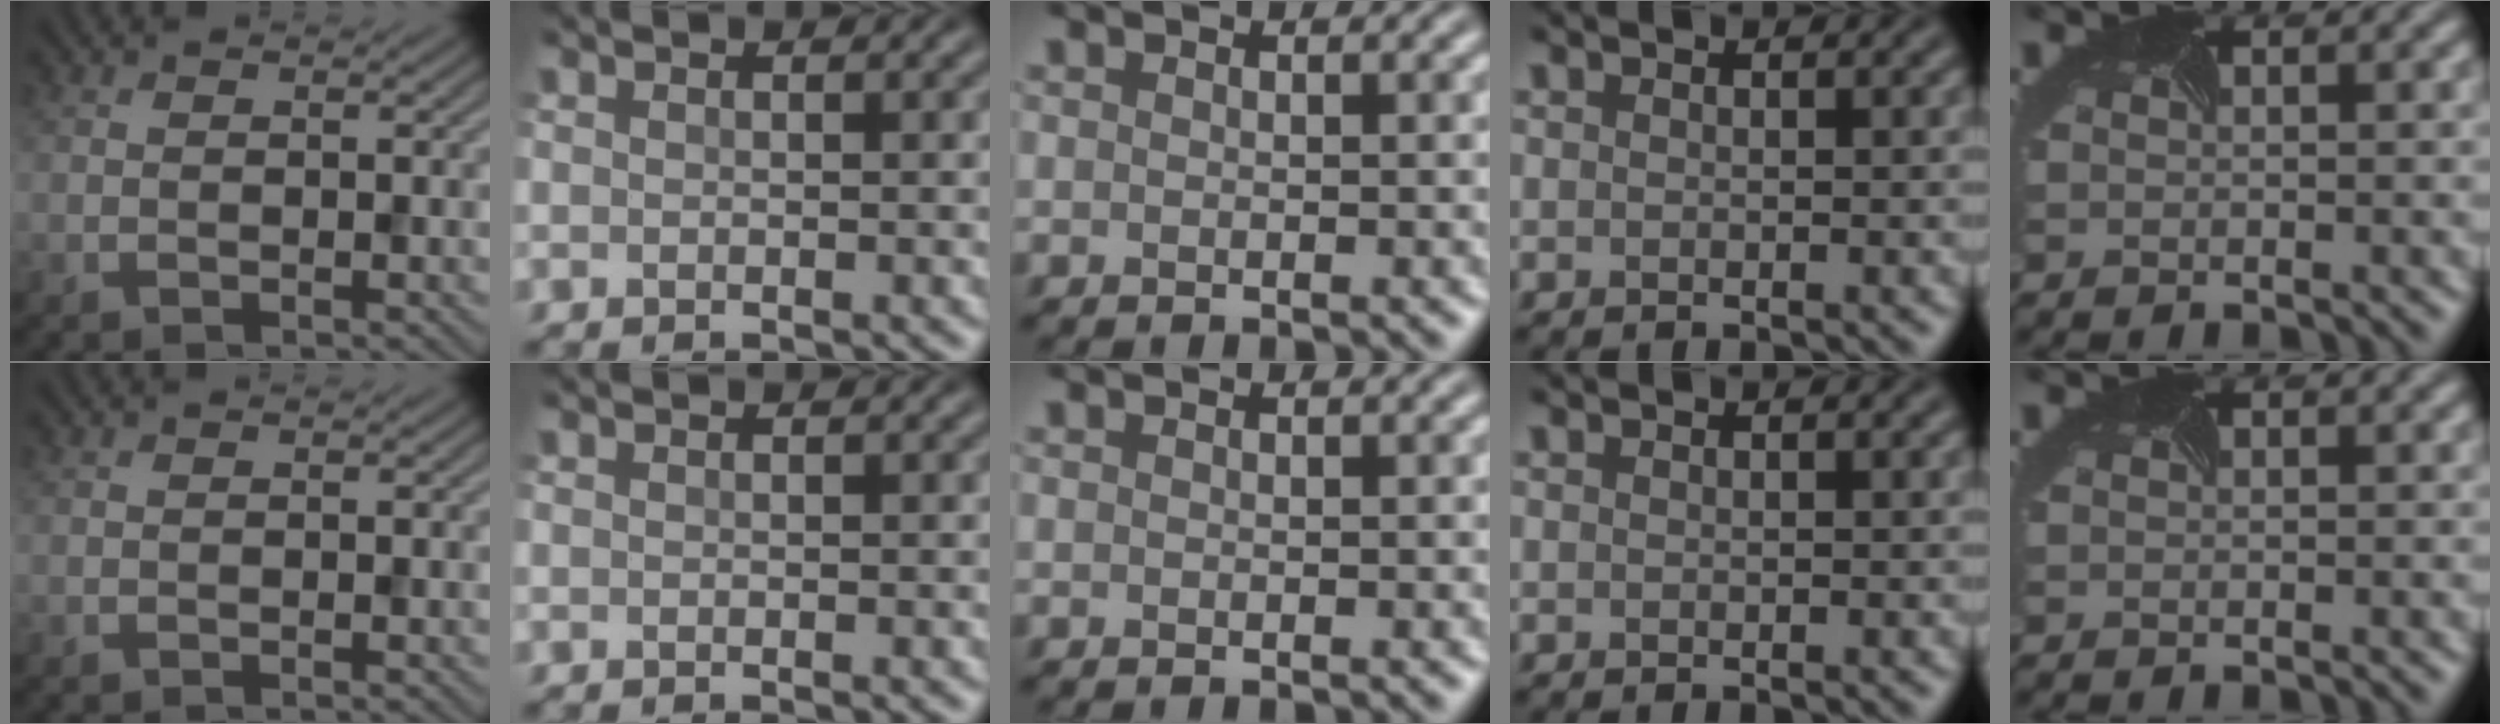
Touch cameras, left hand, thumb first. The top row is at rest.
{}